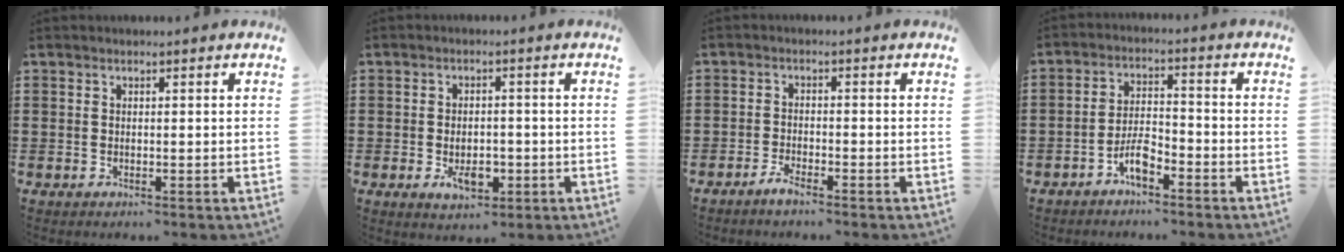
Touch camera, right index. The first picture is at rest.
{"total": 4.5, "force": [-1.3, 2.5, 3.5], "torque": [-0.051, -0.002, -0.027]}
{"total": 1.9, "force": [-1.8, 0.0, 0.8], "torque": [-0.017, -0.001, -0.032]}
{"total": 5.0, "force": [-3.2, 1.7, 3.4], "torque": [-0.080, 0.006, -0.066]}